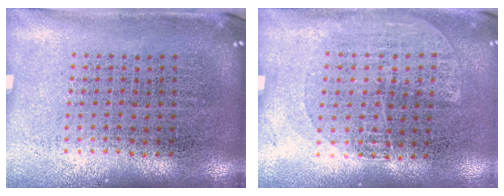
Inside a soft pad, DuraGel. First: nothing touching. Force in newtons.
{"total": 1.1, "press": 0.9, "slide": 0.6}